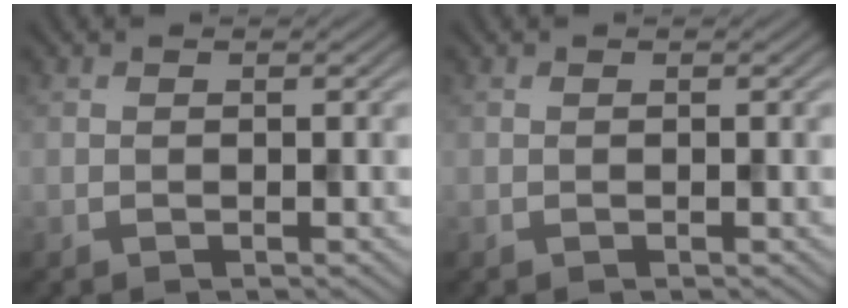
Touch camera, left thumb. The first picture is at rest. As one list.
[{"total": 0.0}]